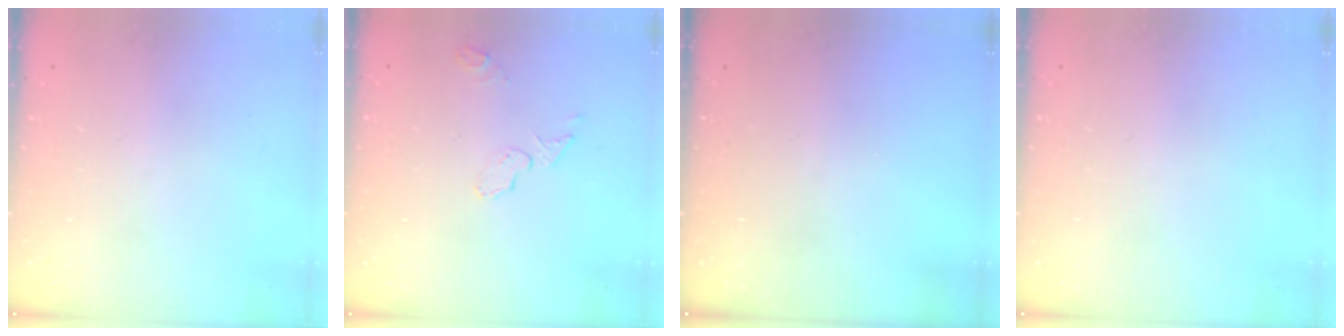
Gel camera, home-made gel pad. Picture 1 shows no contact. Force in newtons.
{"total": 4.9, "press": 4.6, "slide": 1.4}
{"total": 0.0}
{"total": 0.0}